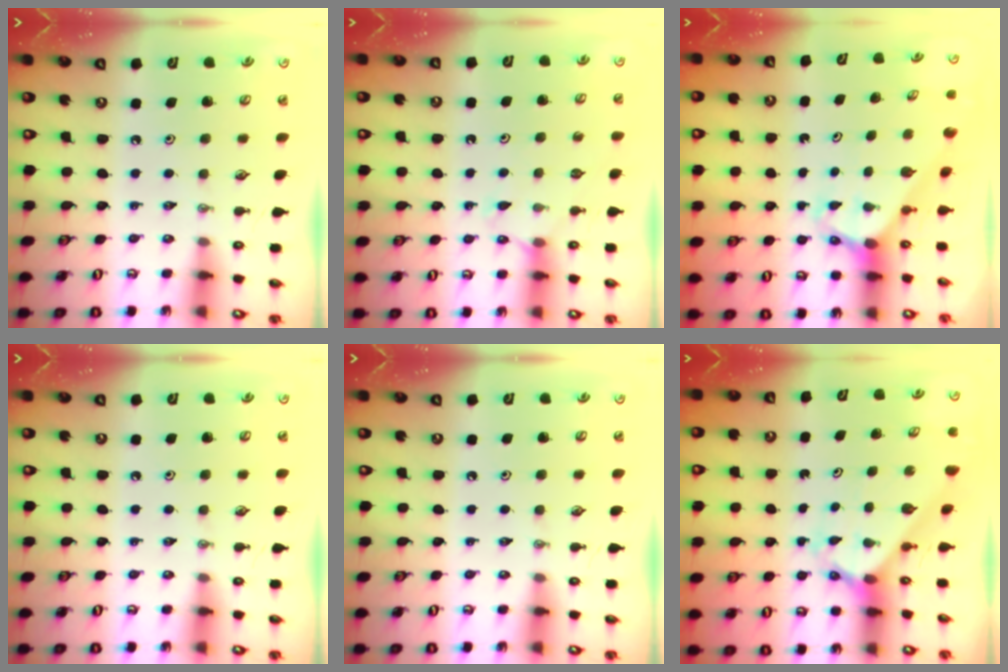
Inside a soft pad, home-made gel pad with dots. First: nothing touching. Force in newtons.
{"total": 5.9, "press": 5.8, "slide": 0.7}
{"total": 3.0, "press": 3.0, "slide": 0.2}
{"total": 0.0}
{"total": 0.0}
{"total": 1.8, "press": 1.8, "slide": 0.1}